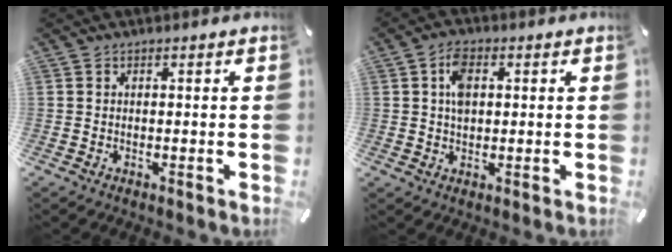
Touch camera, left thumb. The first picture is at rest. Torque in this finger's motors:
{"motor_torque": [0.07, 0.01, 0.41, -0.55, 0.19]}